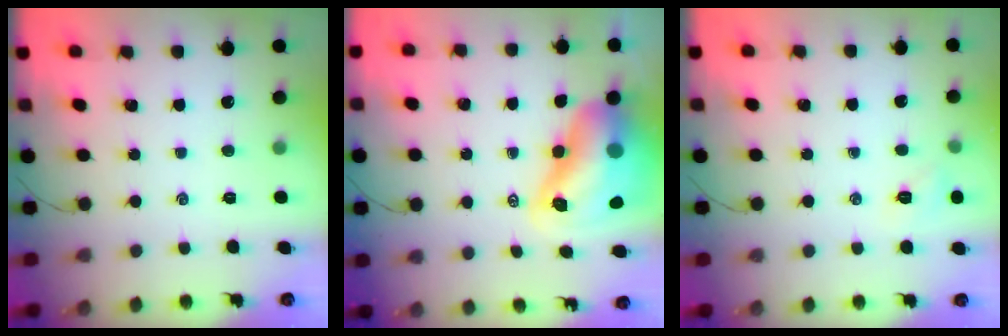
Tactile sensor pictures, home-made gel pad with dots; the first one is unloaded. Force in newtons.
{"total": 16.4, "press": 15.7, "slide": 4.8}
{"total": 4.9, "press": 4.7, "slide": 1.2}